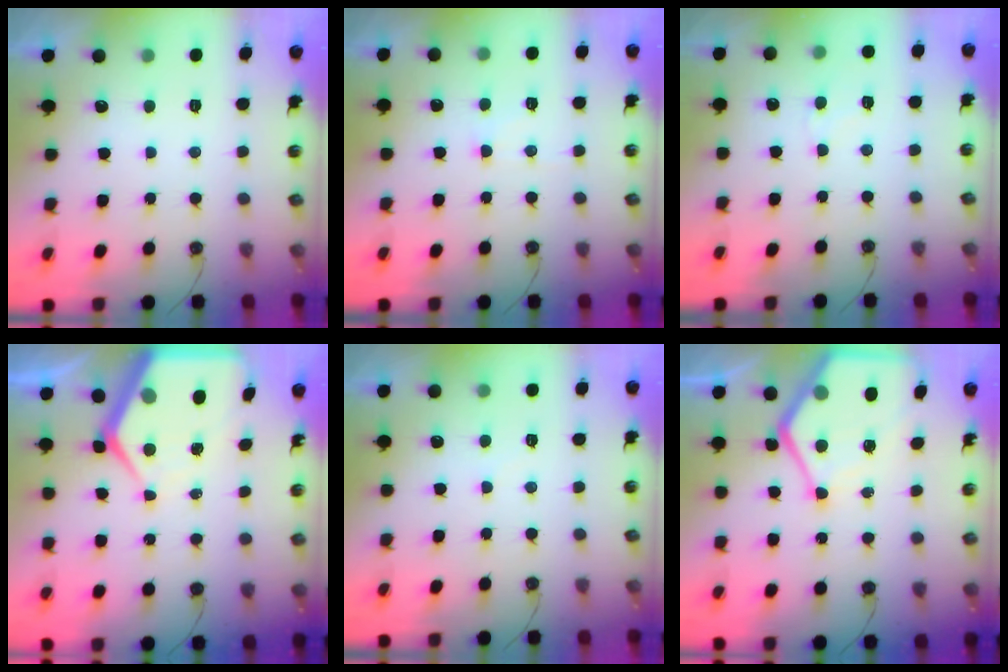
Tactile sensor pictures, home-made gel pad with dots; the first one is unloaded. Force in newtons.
{"total": 6.1, "press": 6.0, "slide": 0.7}
{"total": 5.3, "press": 5.2, "slide": 0.6}
{"total": 10.6, "press": 10.6, "slide": 0.9}
{"total": 3.0, "press": 3.0, "slide": 0.4}
{"total": 13.4, "press": 13.4, "slide": 1.1}